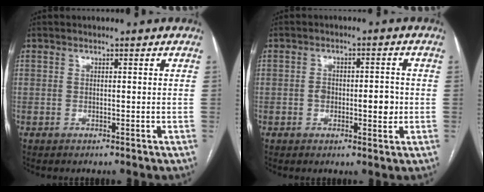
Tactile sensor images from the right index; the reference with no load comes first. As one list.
[{"total": 5.0, "force": [-0.8, 2.1, 4.5], "torque": [-0.067, 0.007, -0.009]}]